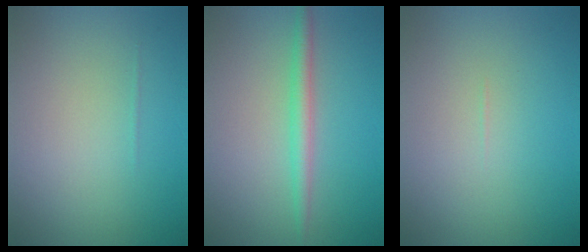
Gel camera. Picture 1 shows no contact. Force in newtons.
{"total": 2.2, "press": 2.2, "slide": 0.1}
{"total": 0.0}